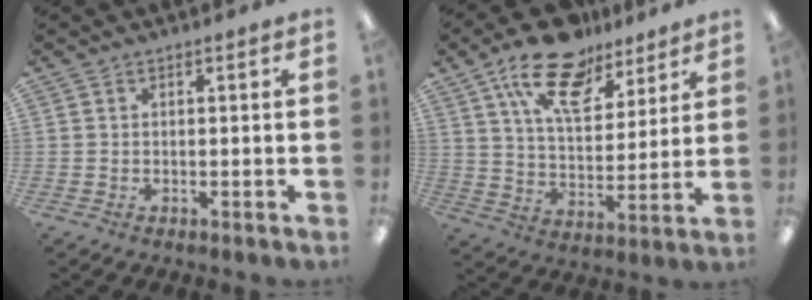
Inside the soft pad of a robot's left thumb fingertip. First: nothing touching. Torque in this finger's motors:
{"motor_torque": [0.49, 0.38, 1.44, -1.33, 0.29]}